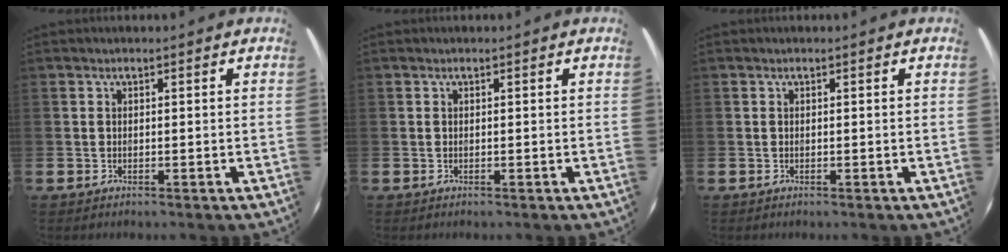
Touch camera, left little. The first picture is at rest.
{"total": 0.0}
{"total": 0.0}